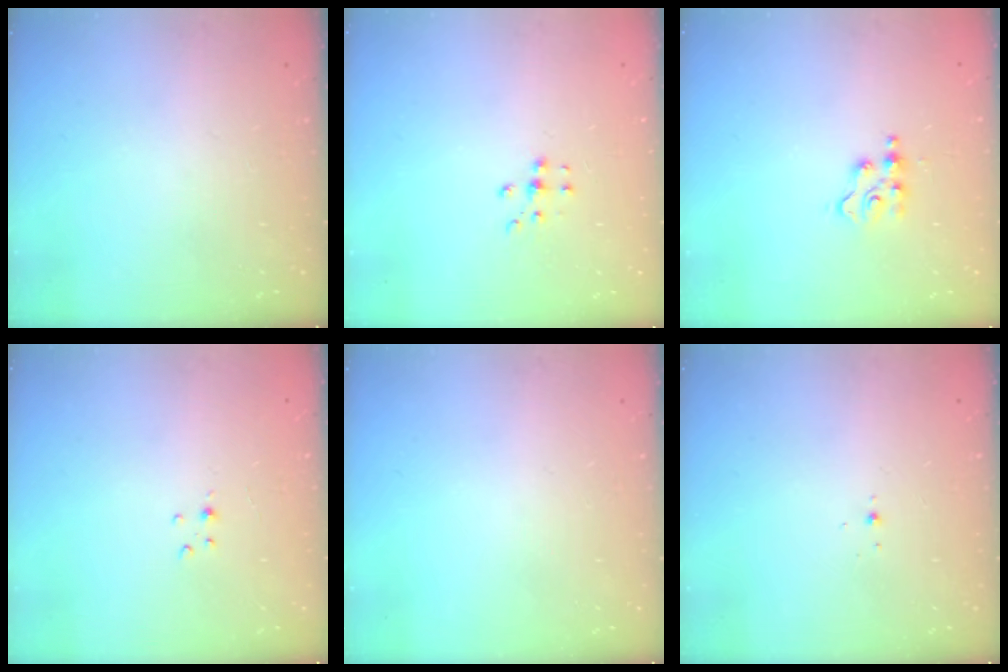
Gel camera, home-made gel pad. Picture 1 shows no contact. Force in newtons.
{"total": 5.0, "press": 5.0, "slide": 0.7}
{"total": 4.0, "press": 4.0, "slide": 0.3}
{"total": 2.5, "press": 2.5, "slide": 0.3}
{"total": 0.0}
{"total": 3.0, "press": 2.9, "slide": 0.8}